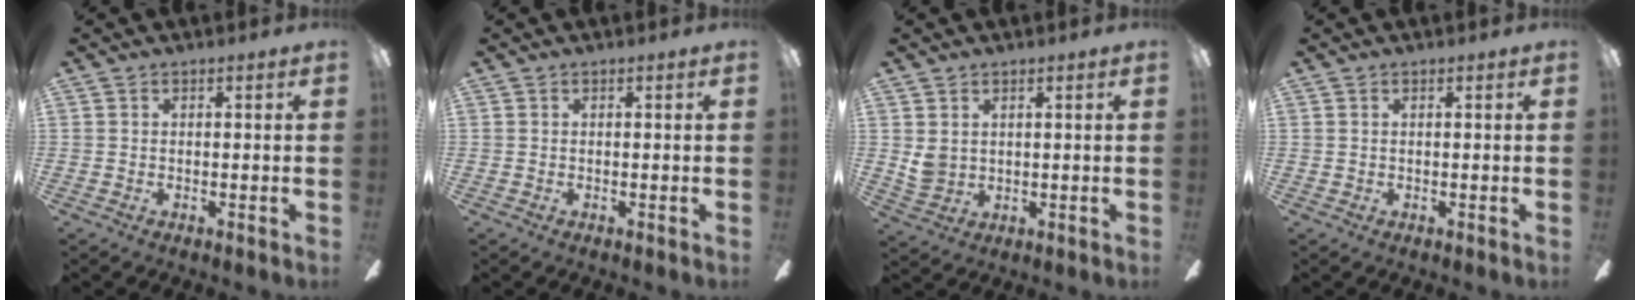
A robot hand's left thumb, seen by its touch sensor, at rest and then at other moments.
{"total": 0.0}
{"total": 3.7, "force": [1.0, 3.1, 1.9], "torque": [-0.029, 0.004, 0.020]}
{"total": 0.6, "force": [-0.4, 0.1, 0.4], "torque": [-0.007, 0.002, -0.008]}